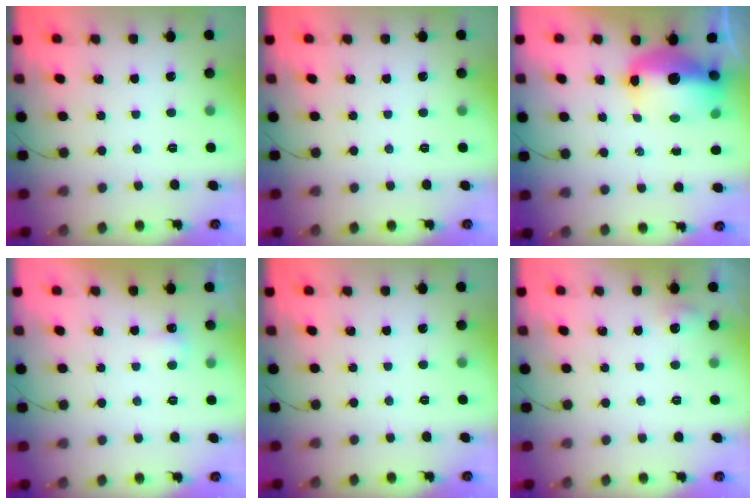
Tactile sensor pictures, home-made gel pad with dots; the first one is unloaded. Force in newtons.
{"total": 0.0}
{"total": 13.1, "press": 12.9, "slide": 2.7}
{"total": 3.4, "press": 2.4, "slide": 2.5}
{"total": 0.0}
{"total": 4.5, "press": 4.3, "slide": 1.4}